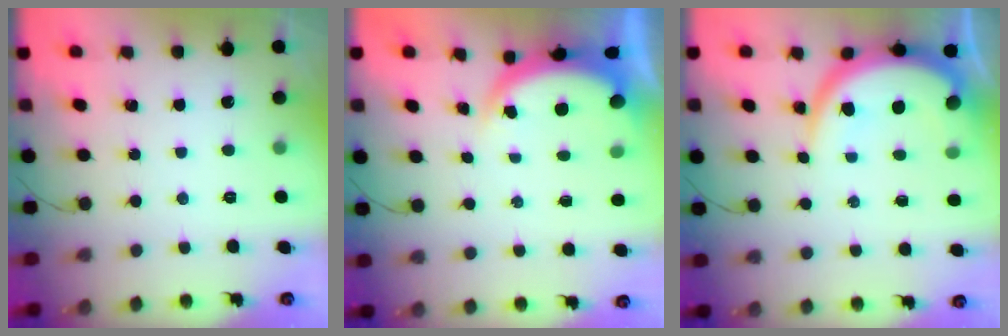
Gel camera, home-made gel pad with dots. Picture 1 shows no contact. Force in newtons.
{"total": 4.5, "press": 4.4, "slide": 0.8}
{"total": 11.3, "press": 11.2, "slide": 1.4}